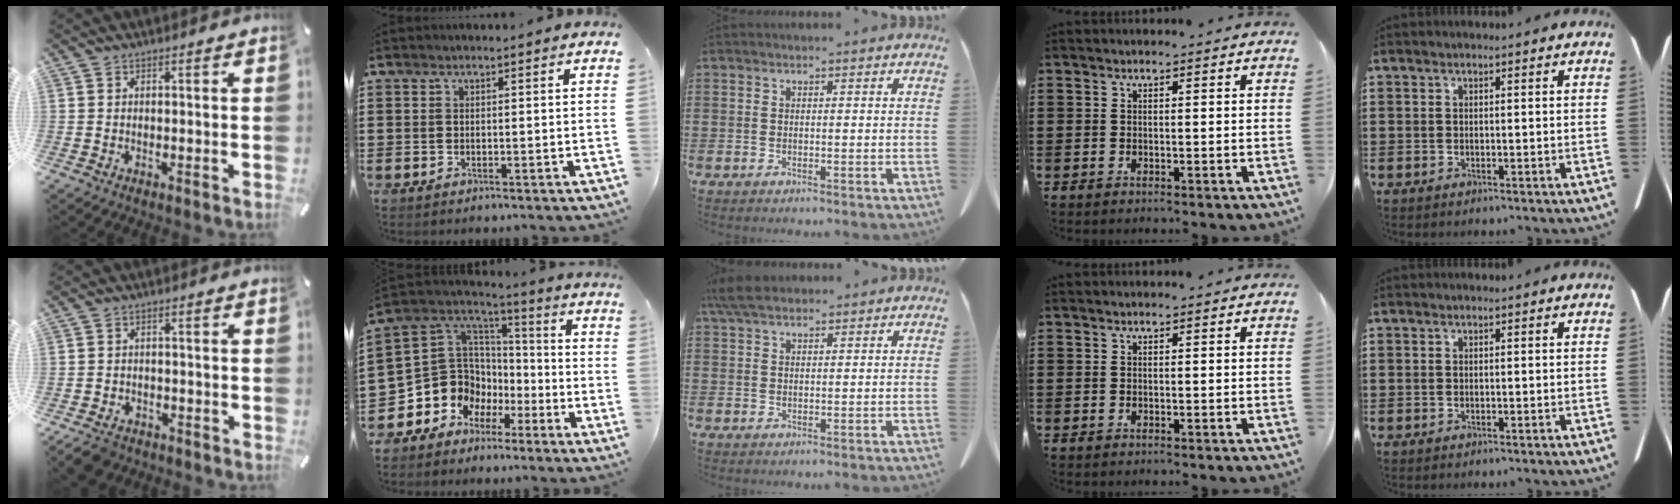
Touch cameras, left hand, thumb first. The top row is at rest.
{"thumb": {"total": 4.4, "force": [-3.3, 2.6, 1.3], "torque": [-0.031, 0.015, -0.066]}, "index": {"total": 9.3, "force": [-2.7, 8.8, 1.3], "torque": [-0.075, -0.016, -0.045]}, "middle": {"total": 4.1, "force": [3.1, 1.3, 2.4], "torque": [-0.063, -0.002, 0.056]}}